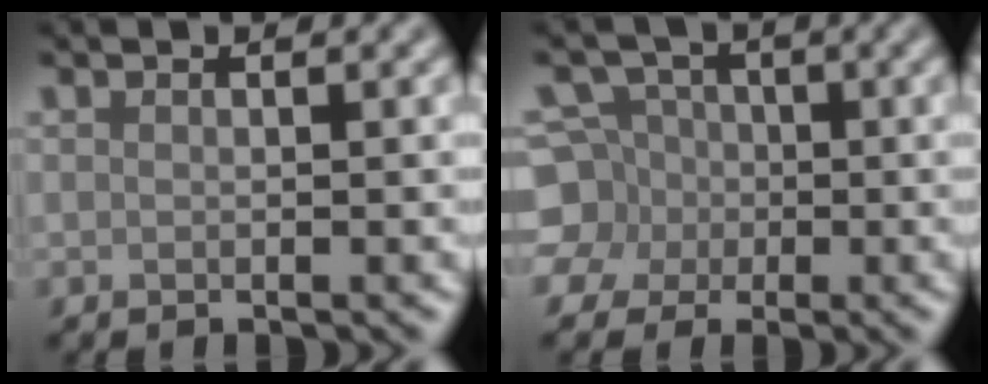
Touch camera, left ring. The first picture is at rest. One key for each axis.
{"total": 6.3, "fx": -1.7, "fy": 5.9, "fz": 1.6, "tx": -0.032, "ty": 0.018, "tz": -0.057}